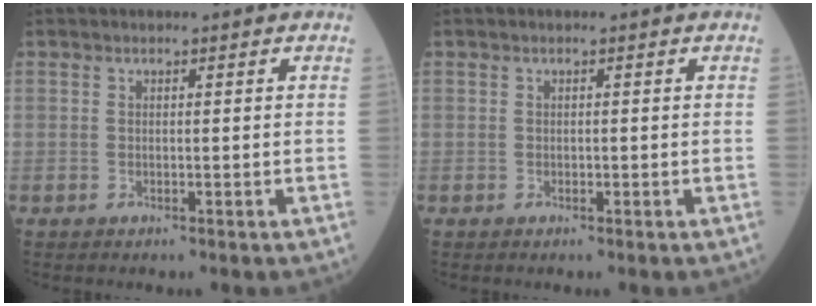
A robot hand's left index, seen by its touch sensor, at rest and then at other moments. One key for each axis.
{"total": 0.0}